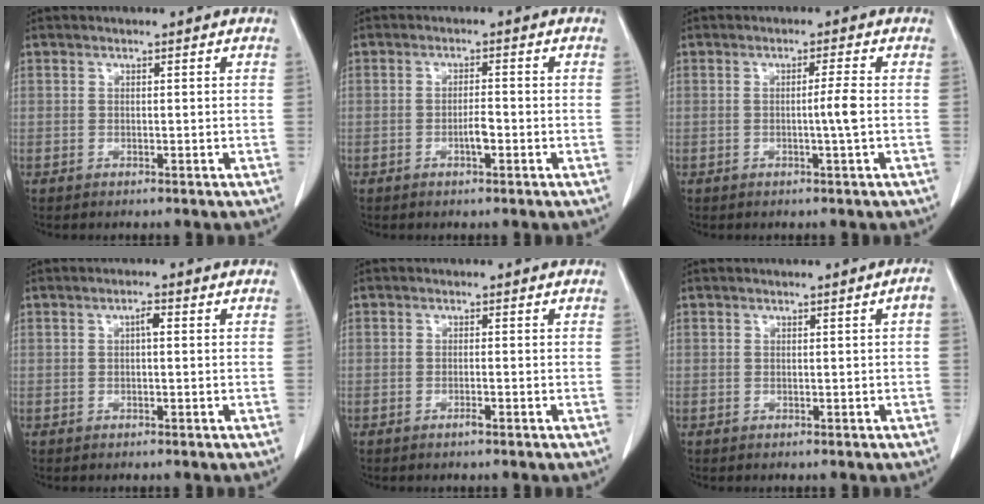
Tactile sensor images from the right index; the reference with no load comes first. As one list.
[{"total": 2.1, "force": [-0.7, 0.4, 1.9], "torque": [-0.031, 0.003, -0.011]}, {"total": 2.5, "force": [-0.3, -0.8, 2.3], "torque": [-0.035, 0.000, -0.003]}, {"total": 1.4, "force": [0.2, 0.3, 1.3], "torque": [-0.023, 0.004, 0.003]}, {"total": 0.8, "force": [-0.5, -0.1, 0.7], "torque": [-0.012, 0.001, -0.007]}, {"total": 1.2, "force": [0.0, 0.0, 1.2], "torque": [-0.013, 0.003, 0.001]}]